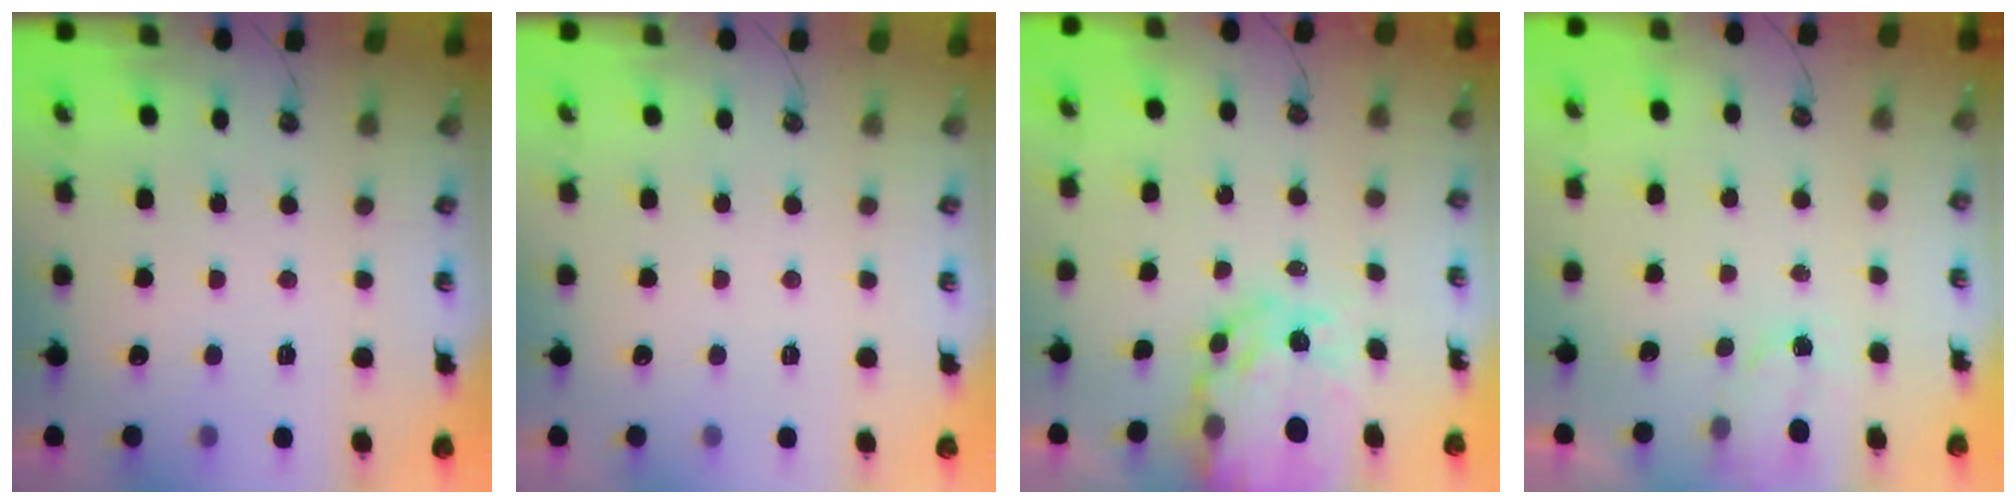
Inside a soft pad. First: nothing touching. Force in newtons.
{"total": 0.0}
{"total": 12.7, "press": 12.7, "slide": 1.2}
{"total": 1.5, "press": 1.5, "slide": 0.3}